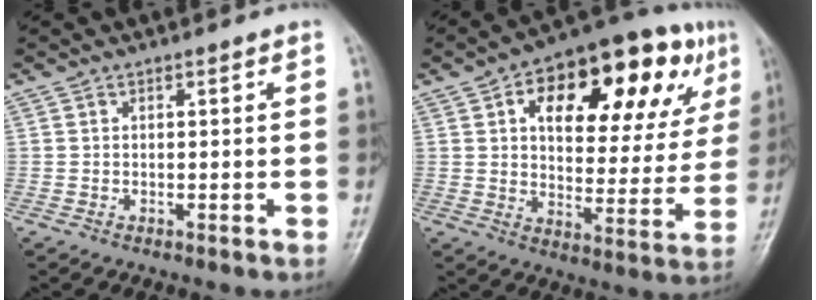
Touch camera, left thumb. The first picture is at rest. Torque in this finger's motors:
{"motor_torque": [0.59, 1.31, 1.90, -0.87, 0.39]}